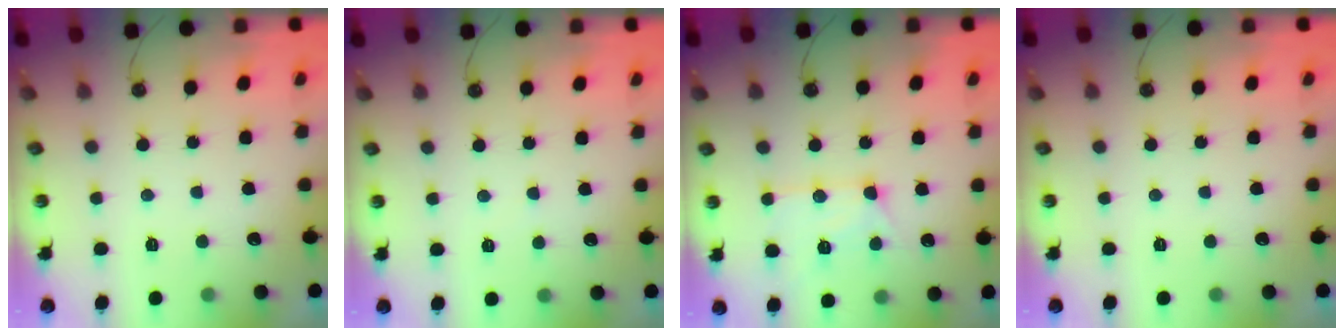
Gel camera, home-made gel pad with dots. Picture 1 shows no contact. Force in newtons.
{"total": 2.4, "press": 2.3, "slide": 0.4}
{"total": 13.0, "press": 13.0, "slide": 1.1}
{"total": 0.0}